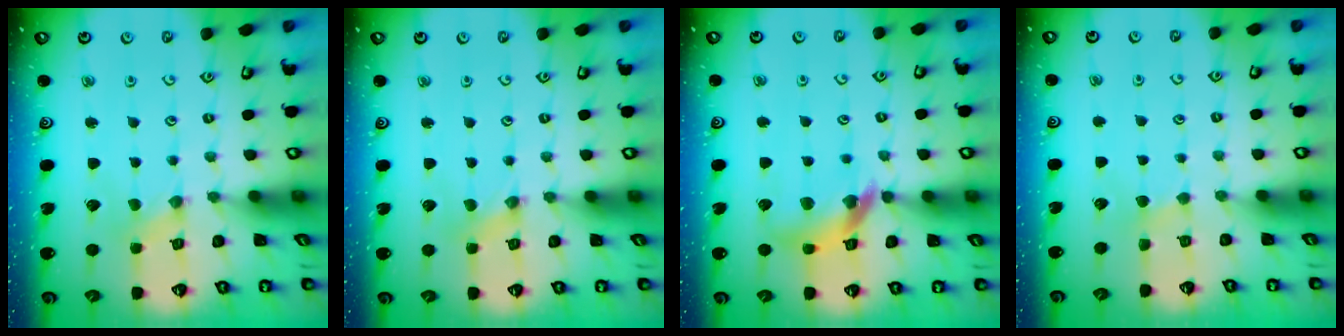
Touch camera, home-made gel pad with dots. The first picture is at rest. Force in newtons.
{"total": 1.7, "press": 1.7, "slide": 0.3}
{"total": 12.9, "press": 12.8, "slide": 1.5}
{"total": 2.1, "press": 2.1, "slide": 0.3}